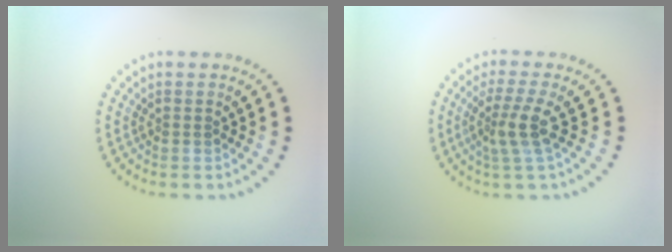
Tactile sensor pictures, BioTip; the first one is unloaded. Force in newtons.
{"total": 2.8, "press": 2.1, "slide": 1.8}